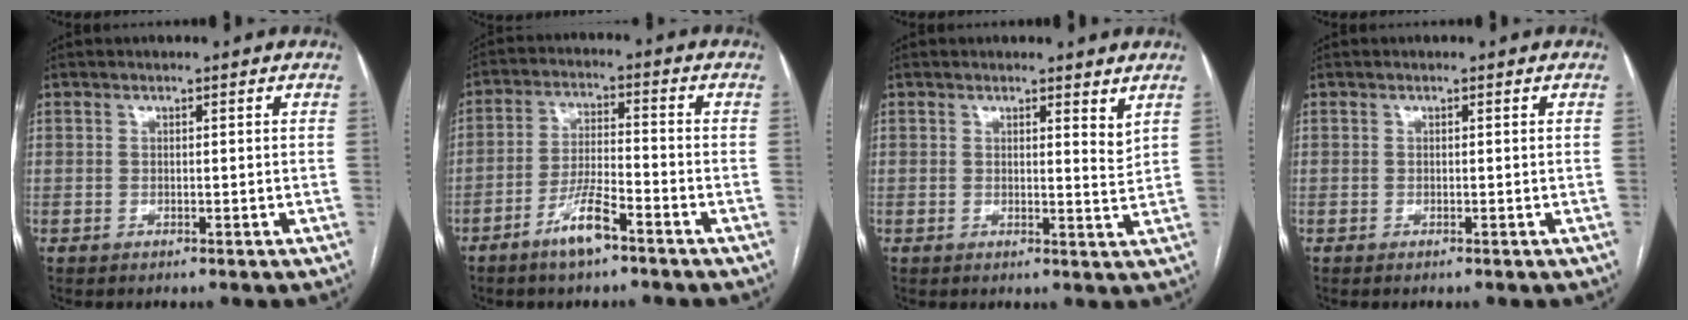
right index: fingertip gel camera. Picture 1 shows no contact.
{"total": 7.0, "force": [-4.6, 1.0, 5.2], "torque": [-0.104, 0.000, -0.084]}
{"total": 2.9, "force": [2.4, 0.5, 1.6], "torque": [-0.024, -0.021, 0.030]}
{"total": 0.0}